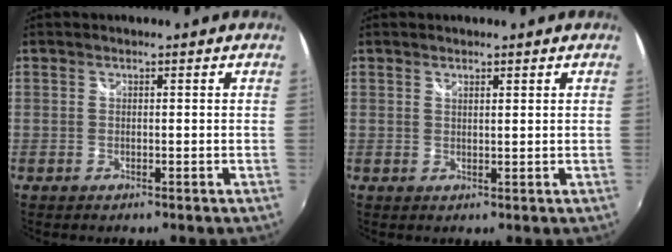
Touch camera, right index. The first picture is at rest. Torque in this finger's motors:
{"motor_torque": [-0.19, 0.28, -0.06, 0.00]}